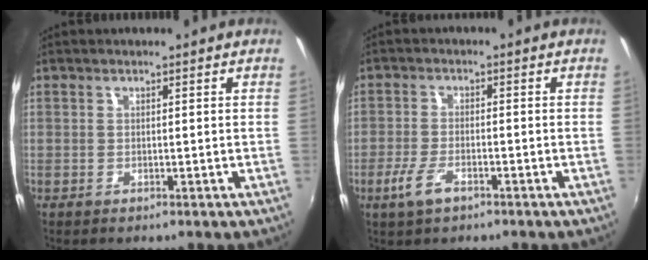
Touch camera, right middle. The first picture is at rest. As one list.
[{"total": 4.9, "force": [-3.0, 1.9, 3.4], "torque": [-0.082, -0.008, -0.056]}]